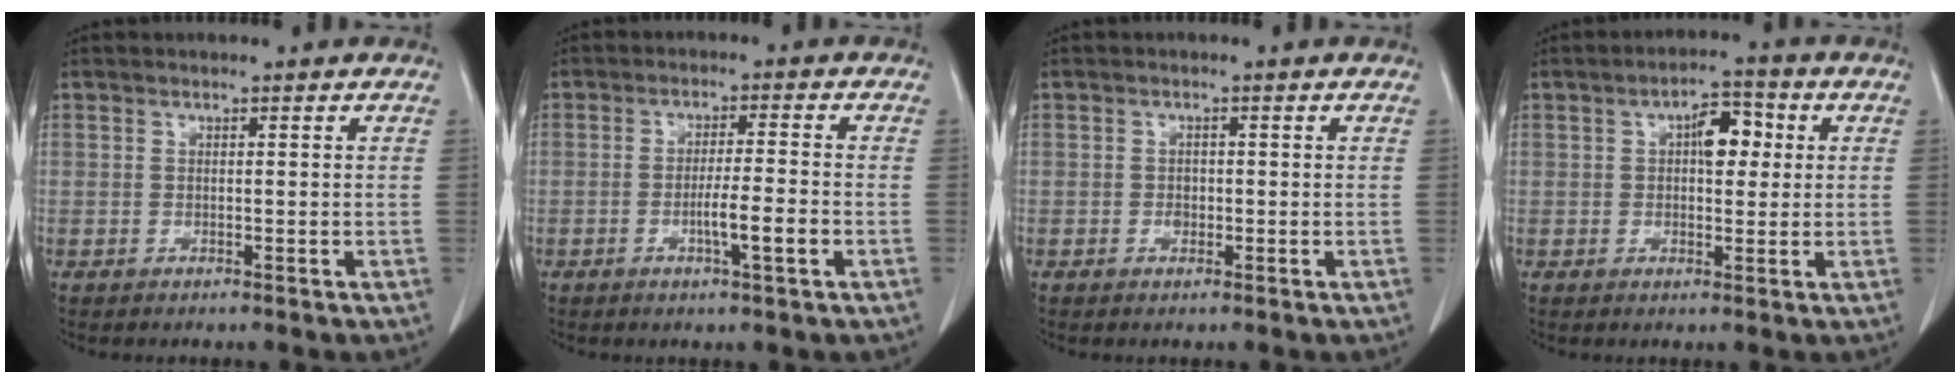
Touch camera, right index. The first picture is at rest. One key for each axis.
{"total": 5.3, "fx": -1.8, "fy": 0.2, "fz": 5.0, "tx": -0.080, "ty": -0.003, "tz": -0.030}
{"total": 1.3, "fx": -0.4, "fy": 1.0, "fz": 0.7, "tx": -0.008, "ty": 0.003, "tz": -0.004}
{"total": 5.6, "fx": 1.2, "fy": 2.7, "fz": 4.8, "tx": -0.069, "ty": 0.018, "tz": 0.016}